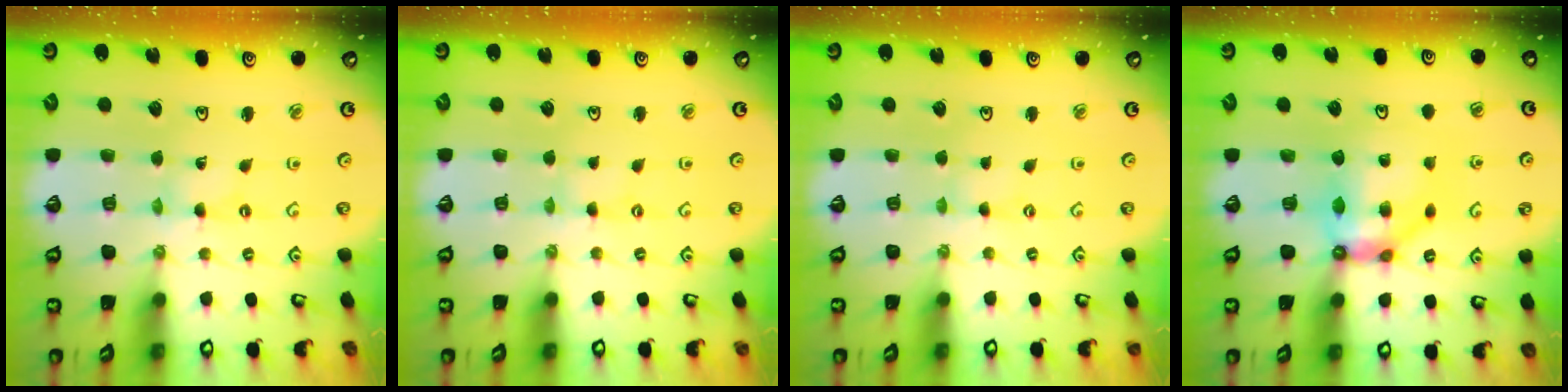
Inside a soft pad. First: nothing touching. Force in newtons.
{"total": 1.1, "press": 1.1, "slide": 0.2}
{"total": 0.0}
{"total": 9.4, "press": 9.4, "slide": 0.6}